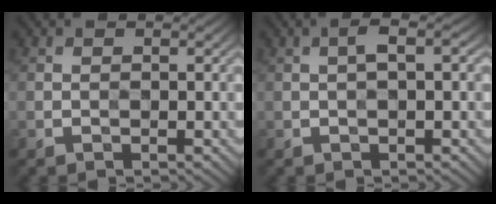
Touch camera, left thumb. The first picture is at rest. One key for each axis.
{"total": 1.8, "fx": 0.3, "fy": 0.5, "fz": 1.8, "tx": -0.034, "ty": 0.008, "tz": 0.002}